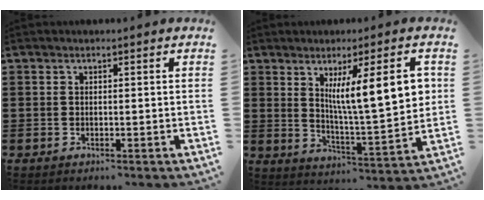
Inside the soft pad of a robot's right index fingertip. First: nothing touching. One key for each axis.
{"total": 11.3, "fx": 3.9, "fy": 1.9, "fz": 10.4, "tx": -0.176, "ty": -0.007, "tz": 0.058}